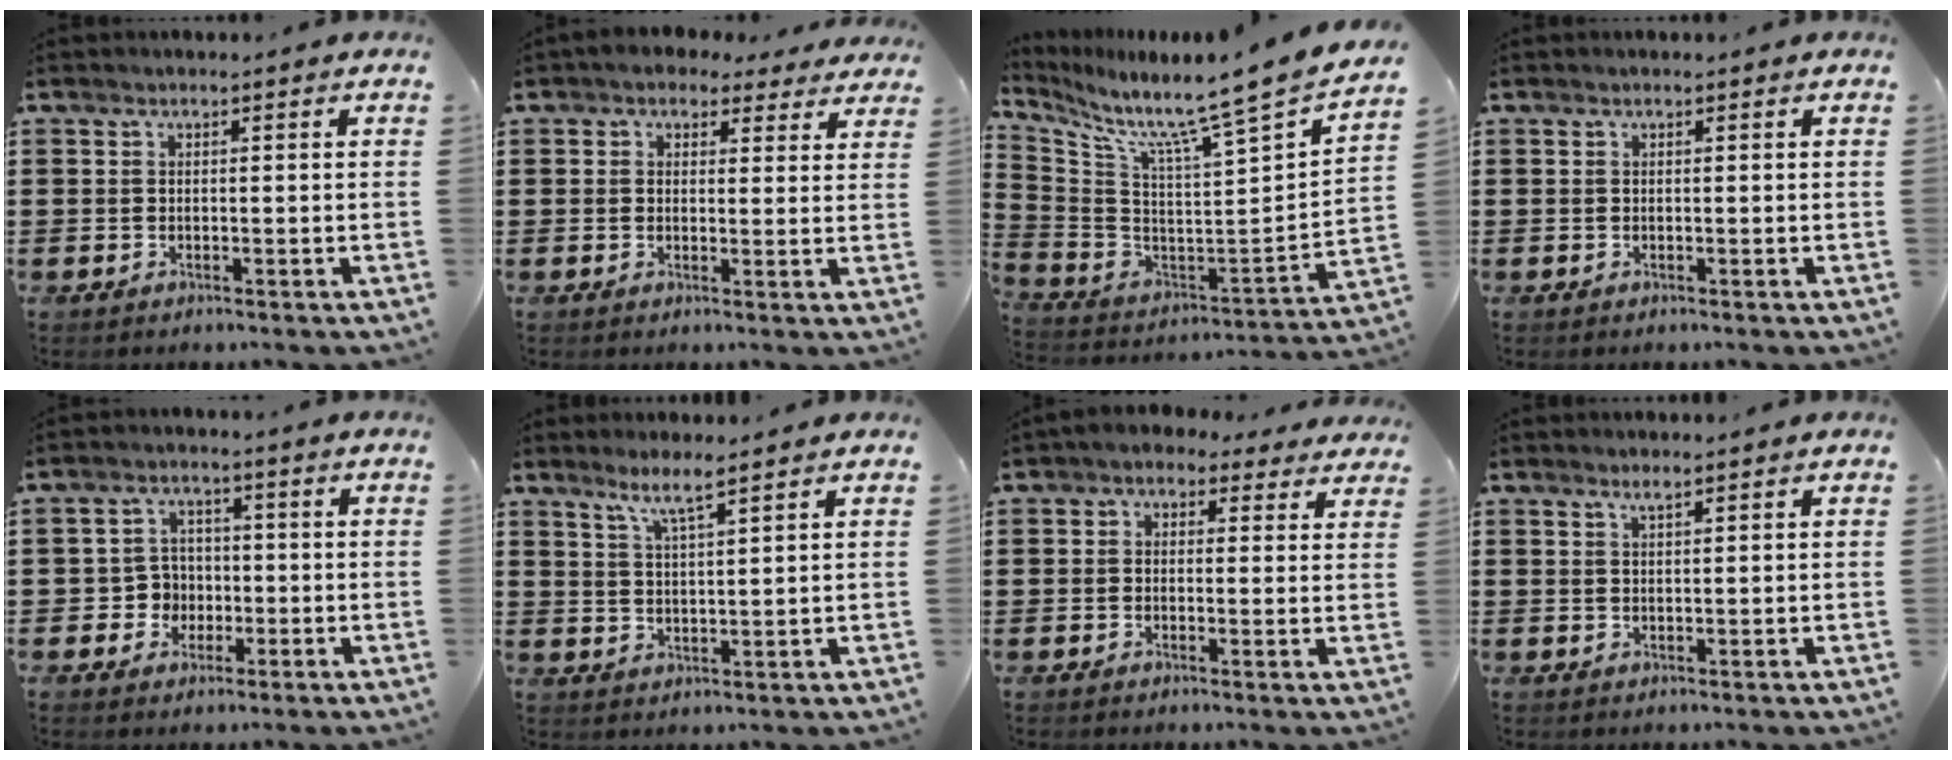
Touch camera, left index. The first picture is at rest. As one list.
[{"total": 3.8, "force": [3.2, 1.7, 1.1], "torque": [-0.025, -0.005, 0.058]}, {"total": 8.3, "force": [7.1, -1.5, 3.9], "torque": [-0.093, -0.089, 0.100]}, {"total": 0.0}, {"total": 4.3, "force": [-1.0, 4.0, 1.2], "torque": [-0.037, 0.008, -0.020]}, {"total": 4.1, "force": [3.4, -0.3, 2.4], "torque": [-0.055, -0.007, 0.060]}, {"total": 2.3, "force": [1.5, 1.5, 0.9], "torque": [-0.018, 0.002, 0.024]}, {"total": 1.6, "force": [1.3, -0.1, 0.9], "torque": [-0.018, -0.001, 0.025]}]